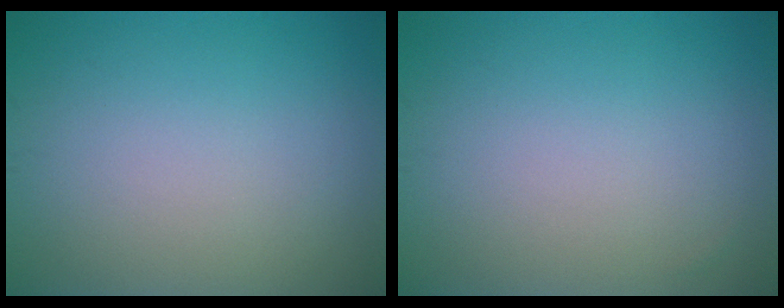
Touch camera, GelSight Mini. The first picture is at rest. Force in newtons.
{"total": 0.0}